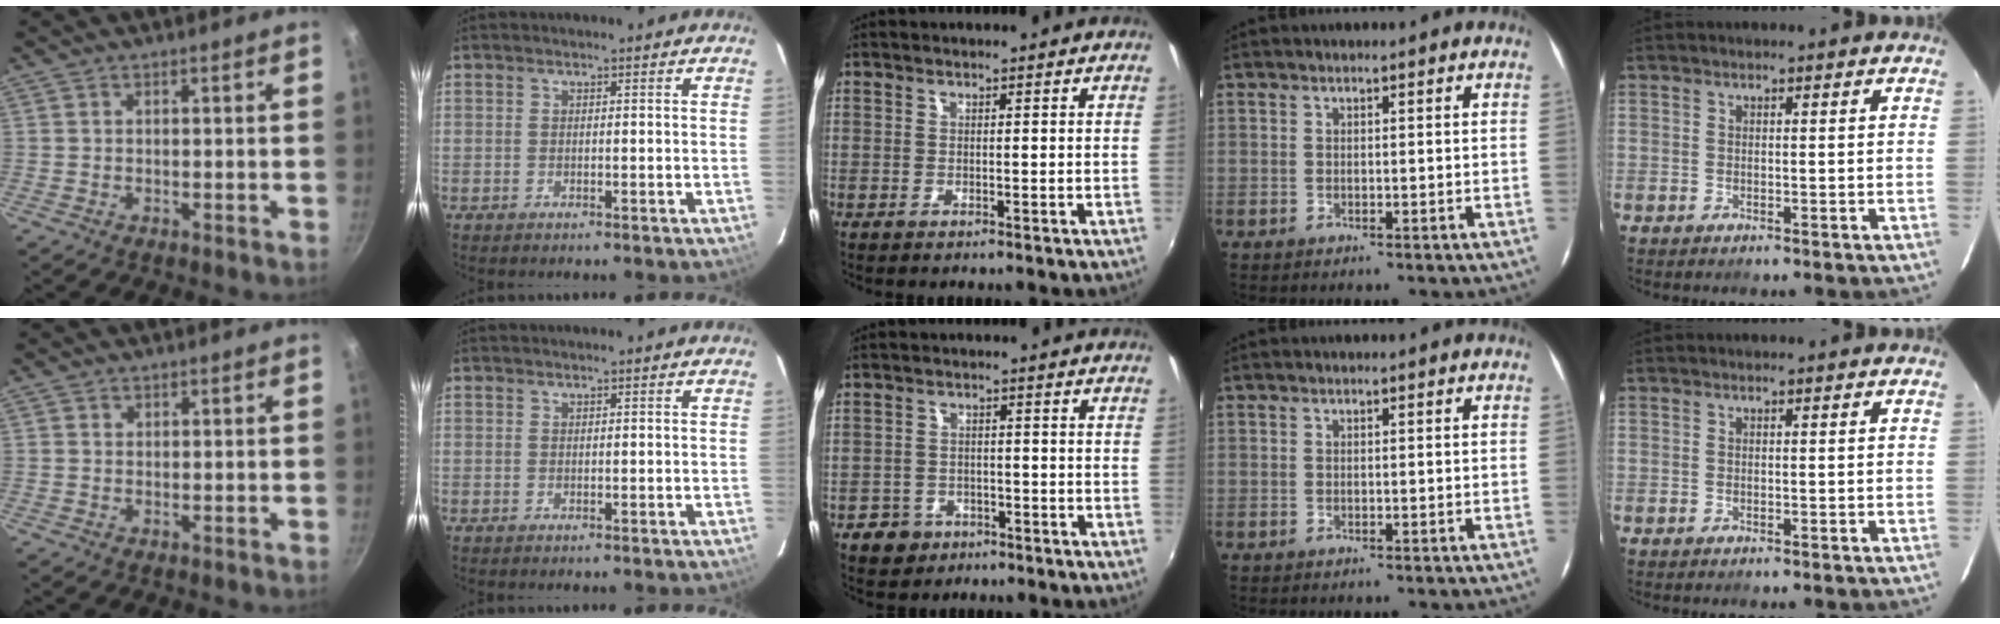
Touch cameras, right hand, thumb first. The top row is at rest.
{"thumb": {"total": 0.7, "force": [0.3, 0.6, 0.1], "torque": [0.001, 0.003, 0.003]}, "middle": {"total": 5.6, "force": [-3.4, 4.3, 1.2], "torque": [-0.048, 0.006, -0.050]}}